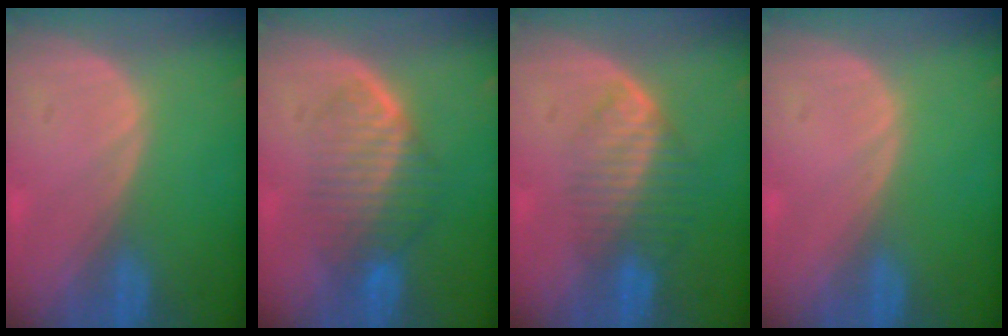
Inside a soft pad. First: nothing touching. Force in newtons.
{"total": 6.7, "press": 6.4, "slide": 2.0}
{"total": 6.7, "press": 5.9, "slide": 3.2}
{"total": 0.0}